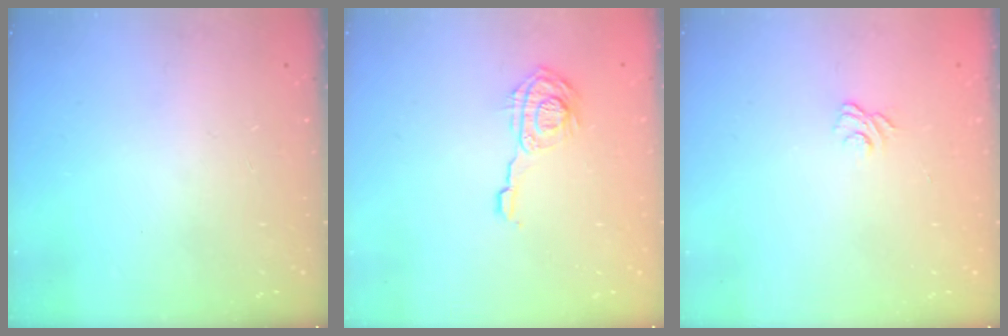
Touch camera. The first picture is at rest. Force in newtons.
{"total": 9.7, "press": 9.7, "slide": 0.5}
{"total": 3.1, "press": 2.8, "slide": 1.3}